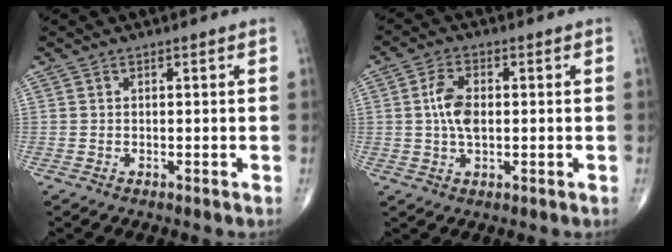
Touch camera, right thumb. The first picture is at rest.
{"total": 5.9, "force": [0.3, 3.2, 5.0], "torque": [-0.100, 0.007, 0.002]}